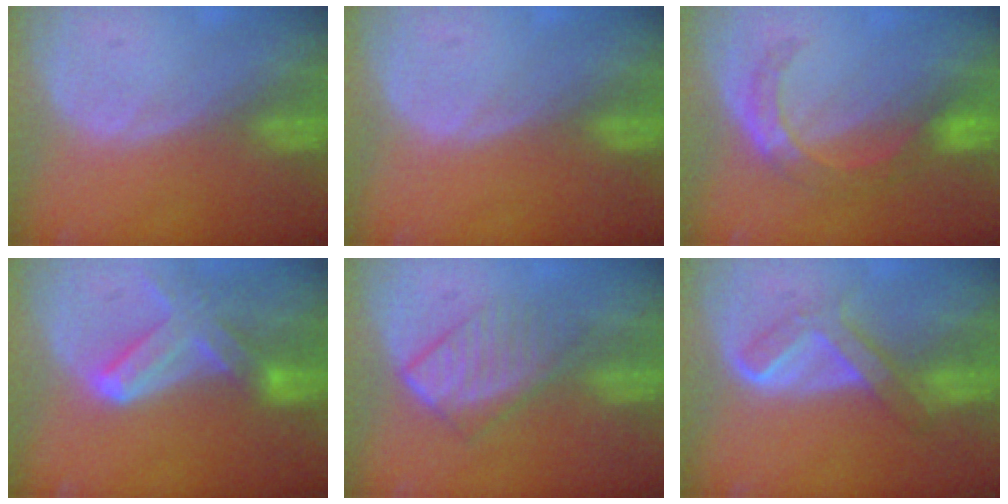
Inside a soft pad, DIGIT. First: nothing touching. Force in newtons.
{"total": 0.0}
{"total": 5.6, "press": 5.4, "slide": 1.6}
{"total": 7.1, "press": 6.6, "slide": 2.8}
{"total": 6.8, "press": 6.0, "slide": 3.3}
{"total": 5.6, "press": 5.1, "slide": 2.2}